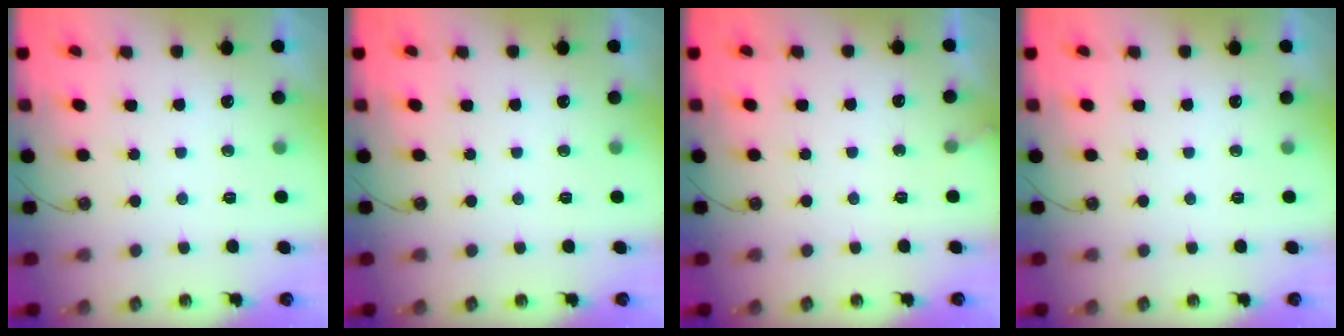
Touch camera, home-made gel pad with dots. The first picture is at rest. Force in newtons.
{"total": 0.0}
{"total": 2.8, "press": 2.8, "slide": 0.2}
{"total": 0.0}